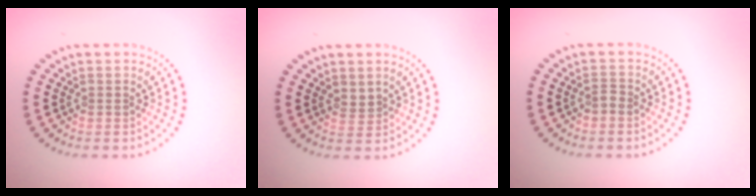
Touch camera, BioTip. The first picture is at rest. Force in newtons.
{"total": 1.0, "press": 0.8, "slide": 0.5}
{"total": 0.7, "press": 0.6, "slide": 0.3}